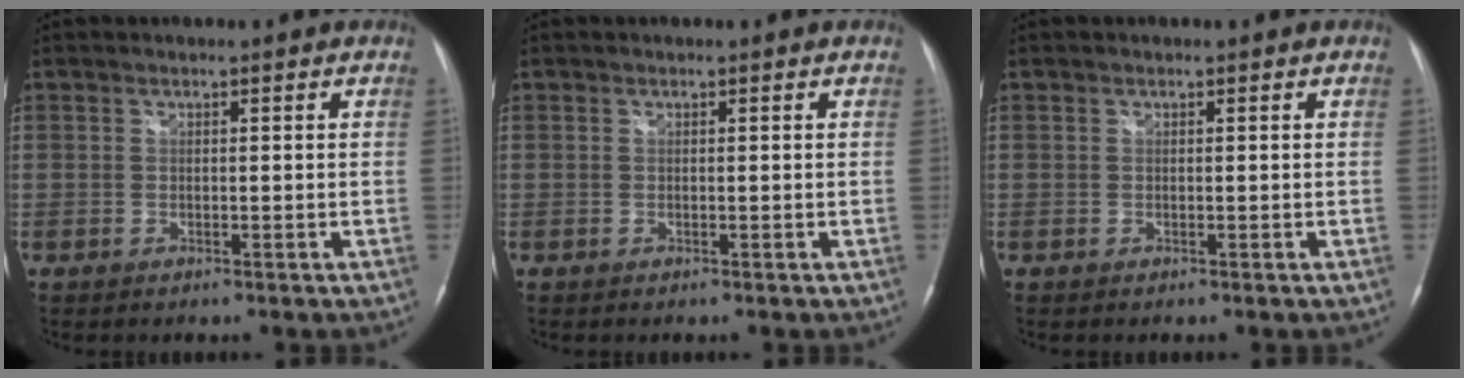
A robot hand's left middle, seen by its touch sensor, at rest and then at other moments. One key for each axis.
{"total": 0.0}
{"total": 0.0}